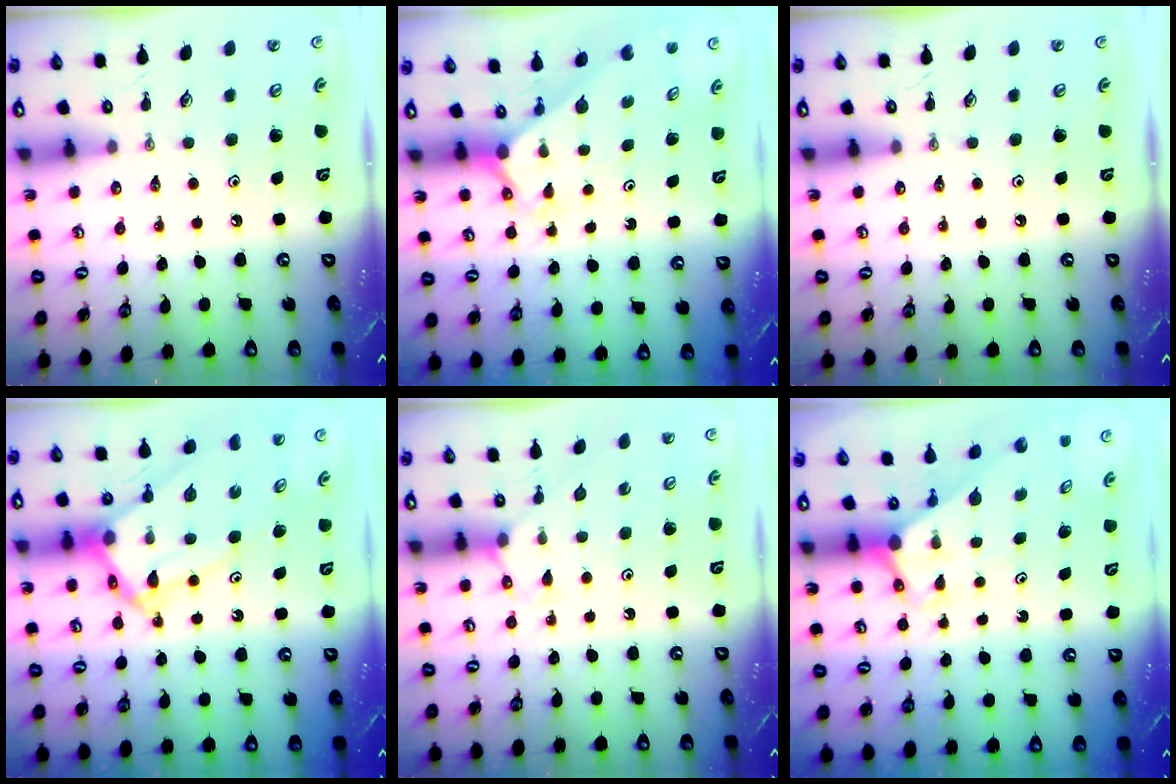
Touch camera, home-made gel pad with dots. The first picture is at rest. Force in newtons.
{"total": 1.8, "press": 1.8, "slide": 0.1}
{"total": 0.0}
{"total": 11.0, "press": 10.9, "slide": 0.9}
{"total": 6.5, "press": 6.5, "slide": 0.6}
{"total": 2.9, "press": 2.9, "slide": 0.0}